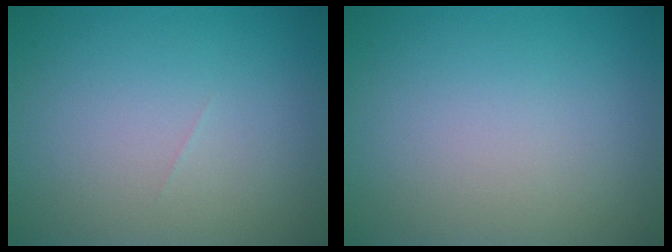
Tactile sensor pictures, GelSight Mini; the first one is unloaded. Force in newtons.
{"total": 0.0}